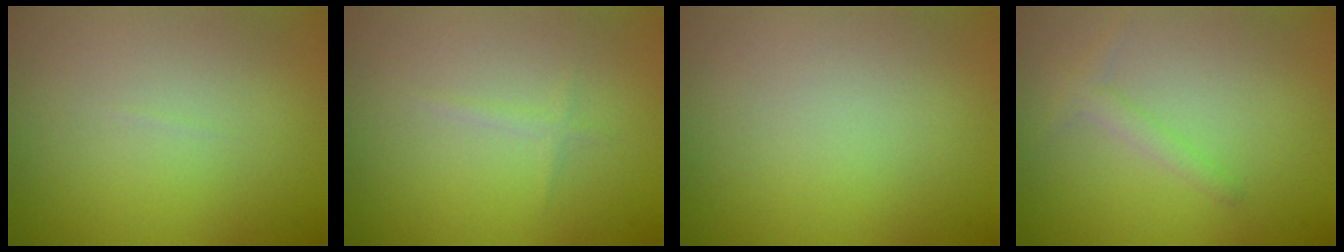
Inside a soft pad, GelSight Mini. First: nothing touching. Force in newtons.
{"total": 0.7, "press": 0.7, "slide": 0.1}
{"total": 0.0}
{"total": 1.4, "press": 1.4, "slide": 0.1}